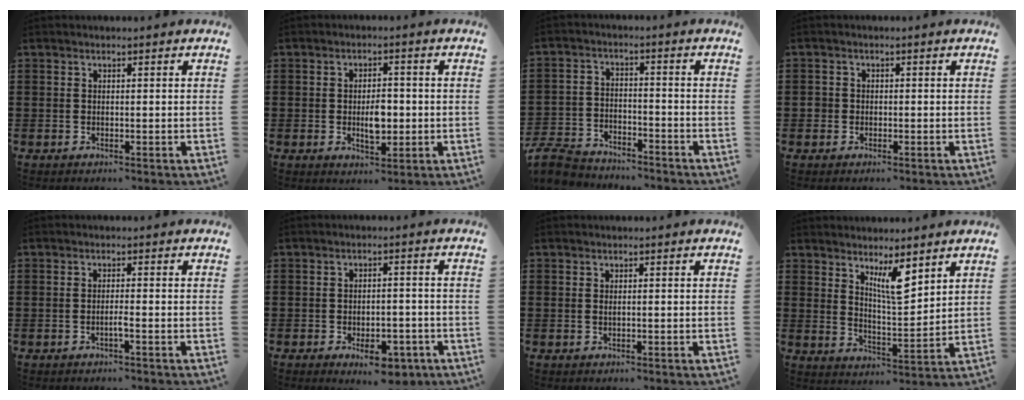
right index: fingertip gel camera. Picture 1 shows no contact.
{"total": 4.1, "force": [-0.4, 2.0, 3.6], "torque": [-0.052, -0.002, -0.010]}
{"total": 6.3, "force": [-6.1, 1.4, 1.0], "torque": [-0.037, 0.007, -0.124]}
{"total": 1.2, "force": [-0.3, 1.2, 0.3], "torque": [-0.008, 0.004, -0.008]}
{"total": 1.4, "force": [-0.7, -0.2, 1.2], "torque": [-0.023, -0.004, -0.012]}
{"total": 5.8, "force": [-3.5, 2.3, 4.0], "torque": [-0.066, 0.006, -0.059]}
{"total": 0.5, "force": [0.0, 0.0, 0.5], "torque": [-0.010, -0.001, 0.001]}
{"total": 6.5, "force": [4.5, 1.6, 4.5], "torque": [-0.083, -0.019, 0.075]}